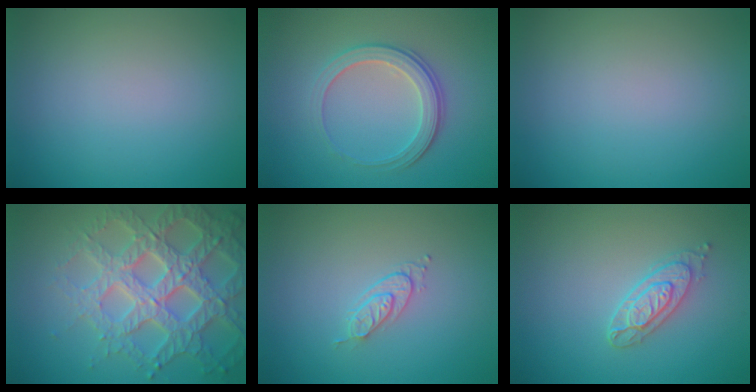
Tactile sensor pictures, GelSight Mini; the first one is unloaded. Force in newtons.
{"total": 3.3, "press": 2.9, "slide": 1.6}
{"total": 0.0}
{"total": 7.0, "press": 6.7, "slide": 1.8}
{"total": 1.7, "press": 1.1, "slide": 1.3}
{"total": 2.9, "press": 2.5, "slide": 1.5}